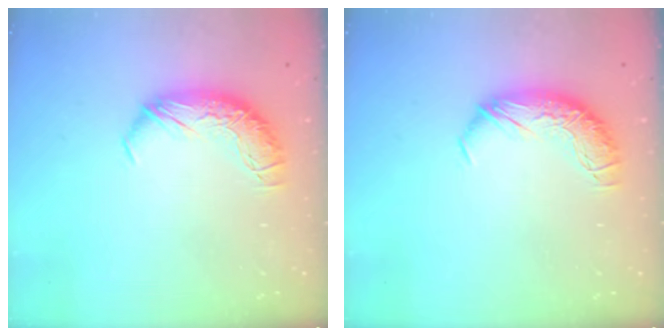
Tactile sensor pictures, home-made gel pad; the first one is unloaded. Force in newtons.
{"total": 0.0}